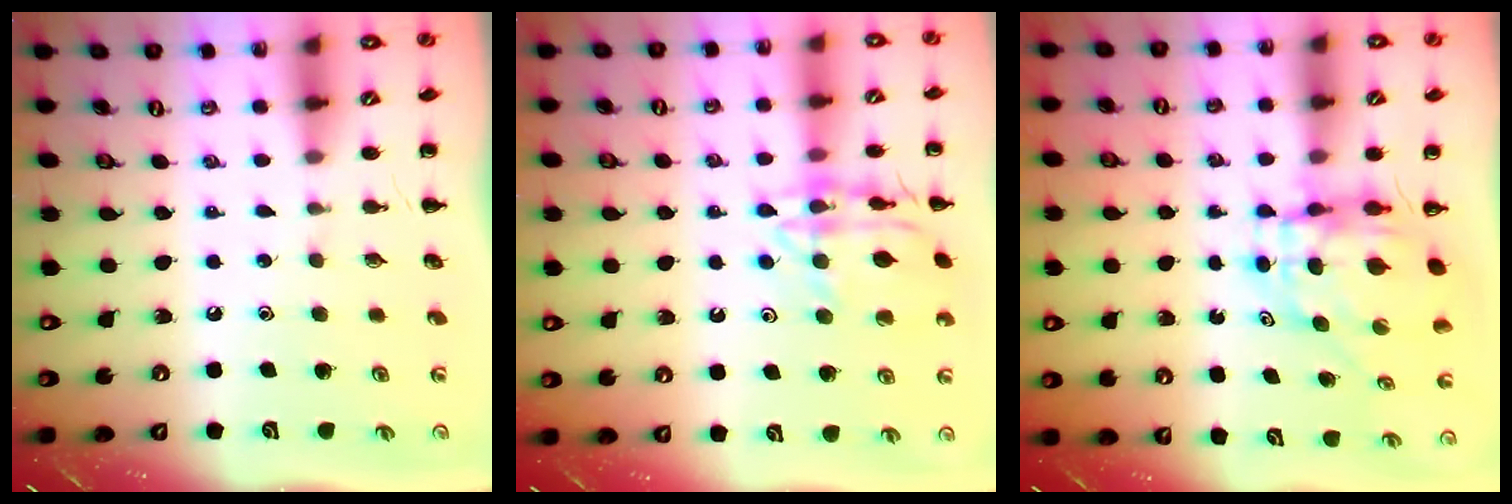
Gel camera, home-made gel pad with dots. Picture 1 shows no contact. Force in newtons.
{"total": 15.4, "press": 15.3, "slide": 0.3}
{"total": 5.9, "press": 5.9, "slide": 0.7}